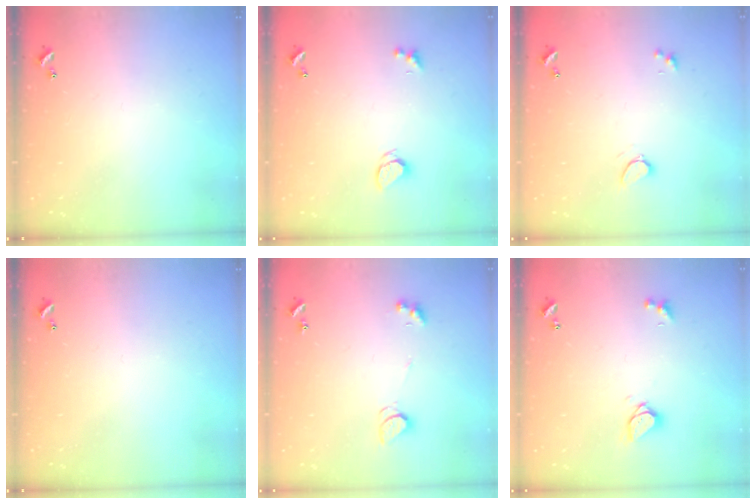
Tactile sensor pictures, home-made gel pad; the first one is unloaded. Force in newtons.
{"total": 1.8, "press": 1.7, "slide": 0.3}
{"total": 0.9, "press": 0.6, "slide": 0.6}
{"total": 0.0}
{"total": 2.5, "press": 2.4, "slide": 0.5}
{"total": 2.9, "press": 2.9, "slide": 0.2}